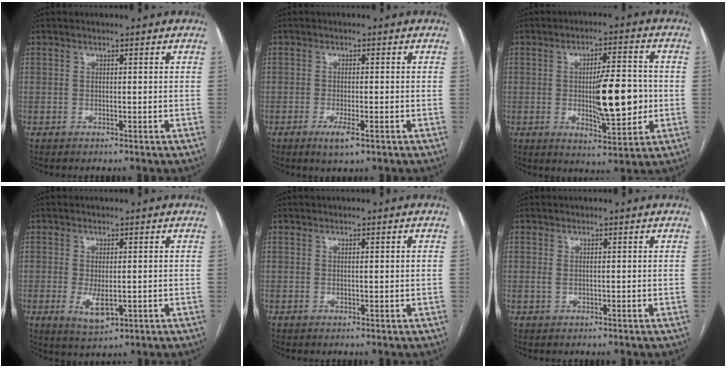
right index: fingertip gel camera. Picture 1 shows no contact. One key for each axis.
{"total": 3.4, "fx": -2.0, "fy": 0.7, "fz": 2.7, "tx": -0.049, "ty": -0.005, "tz": -0.031}
{"total": 11.0, "fx": -0.9, "fy": 2.6, "fz": 10.7, "tx": -0.168, "ty": 0.001, "tz": -0.010}
{"total": 4.5, "fx": -0.9, "fy": 1.8, "fz": 4.1, "tx": -0.072, "ty": -0.010, "tz": -0.007}
{"total": 0.5, "fx": 0.1, "fy": -0.2, "fz": 0.5, "tx": -0.010, "ty": 0.003, "tz": 0.002}
{"total": 0.8, "fx": 0.1, "fy": 0.4, "fz": 0.7, "tx": -0.017, "ty": 0.001, "tz": 0.004}